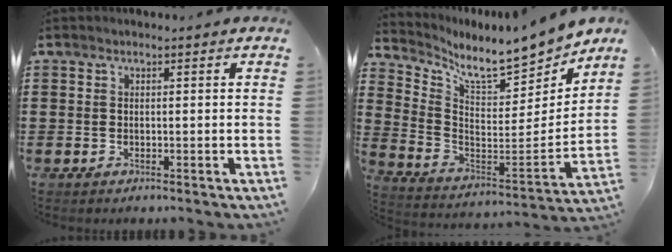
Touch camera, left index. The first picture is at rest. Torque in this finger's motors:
{"motor_torque": [1.25, -0.89, 0.54, 0.15]}